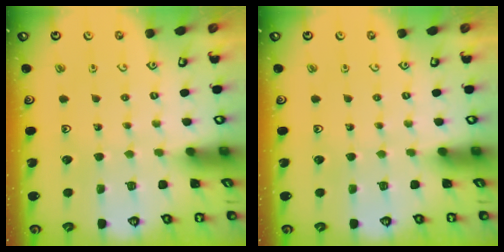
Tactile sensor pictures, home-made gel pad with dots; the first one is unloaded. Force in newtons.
{"total": 0.0}